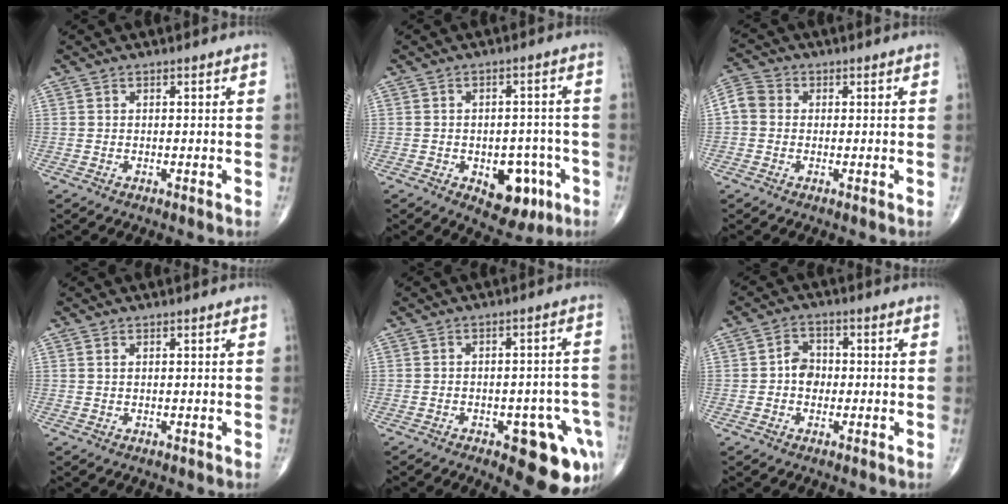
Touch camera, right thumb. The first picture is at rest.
{"total": 9.7, "force": [-3.9, 5.8, 6.7], "torque": [-0.051, 0.022, -0.041]}
{"total": 5.0, "force": [0.0, 4.4, 2.5], "torque": [-0.044, 0.016, -0.008]}
{"total": 0.6, "force": [0.3, 0.2, 0.4], "torque": [-0.010, 0.005, 0.007]}
{"total": 13.5, "force": [-6.2, 5.8, 10.5], "torque": [-0.072, 0.033, -0.065]}
{"total": 4.3, "force": [-0.4, 3.5, 2.4], "torque": [-0.021, 0.014, -0.015]}